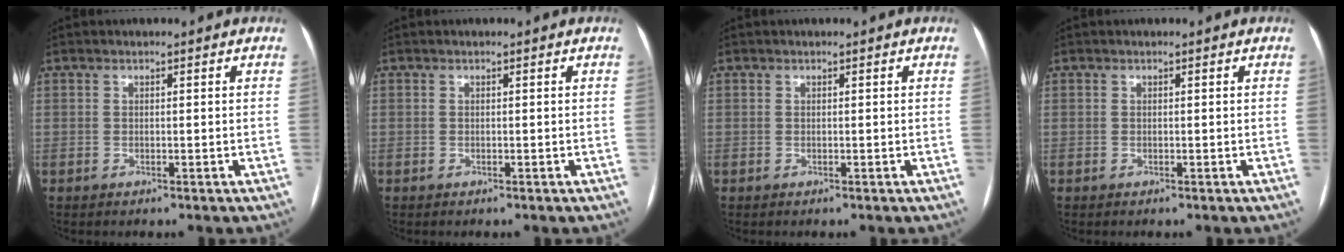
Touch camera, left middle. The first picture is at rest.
{"total": 0.0}
{"total": 0.0}
{"total": 0.0}